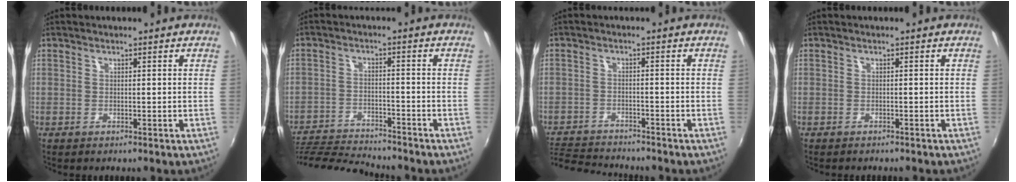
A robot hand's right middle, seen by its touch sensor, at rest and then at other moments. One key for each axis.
{"total": 14.3, "fx": -13.4, "fy": 1.8, "fz": 4.8, "tx": -0.121, "ty": -0.013, "tz": -0.231}
{"total": 9.3, "fx": -8.7, "fy": 2.1, "fz": 2.4, "tx": -0.077, "ty": -0.009, "tz": -0.148}
{"total": 1.3, "fx": -1.2, "fy": 0.3, "fz": 0.3, "tx": -0.010, "ty": -0.008, "tz": -0.018}